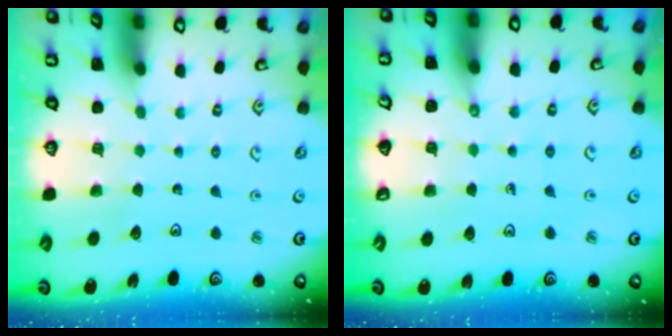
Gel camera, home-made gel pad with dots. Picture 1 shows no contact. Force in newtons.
{"total": 2.3, "press": 2.3, "slide": 0.5}